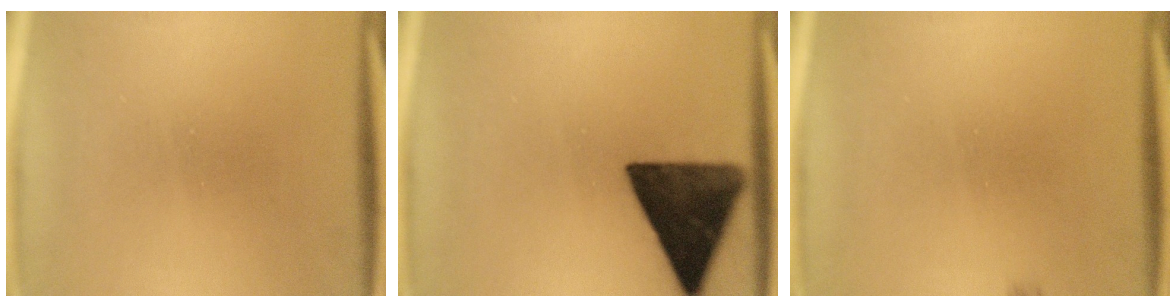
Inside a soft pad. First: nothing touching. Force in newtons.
{"total": 13.4}
{"total": 0.6}